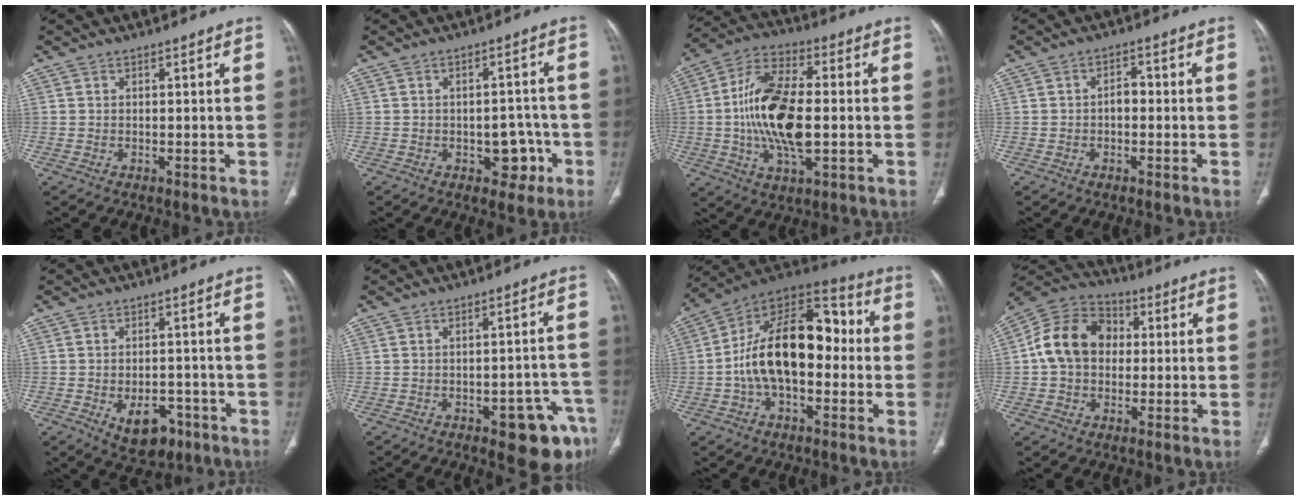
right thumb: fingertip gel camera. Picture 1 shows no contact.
{"total": 6.5, "force": [-2.5, 4.2, 4.2], "torque": [-0.017, 0.023, -0.028]}
{"total": 17.9, "force": [-1.1, 8.4, 15.8], "torque": [-0.304, 0.014, -0.023]}
{"total": 2.6, "force": [-0.5, 1.7, 1.9], "torque": [-0.017, 0.012, -0.014]}
{"total": 8.3, "force": [-3.8, 5.1, 5.3], "torque": [-0.053, 0.018, -0.044]}
{"total": 10.7, "force": [-5.9, 4.0, 8.0], "torque": [-0.066, 0.035, -0.067]}
{"total": 21.3, "force": [-0.9, 12.2, 17.4], "torque": [-0.271, 0.049, -0.022]}
{"total": 14.1, "force": [1.0, 11.0, 8.7], "torque": [-0.138, 0.031, 0.008]}